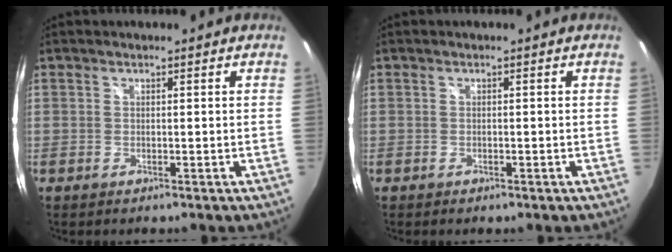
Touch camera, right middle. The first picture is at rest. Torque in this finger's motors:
{"motor_torque": [-0.20, -0.21, -0.02, 0.00]}